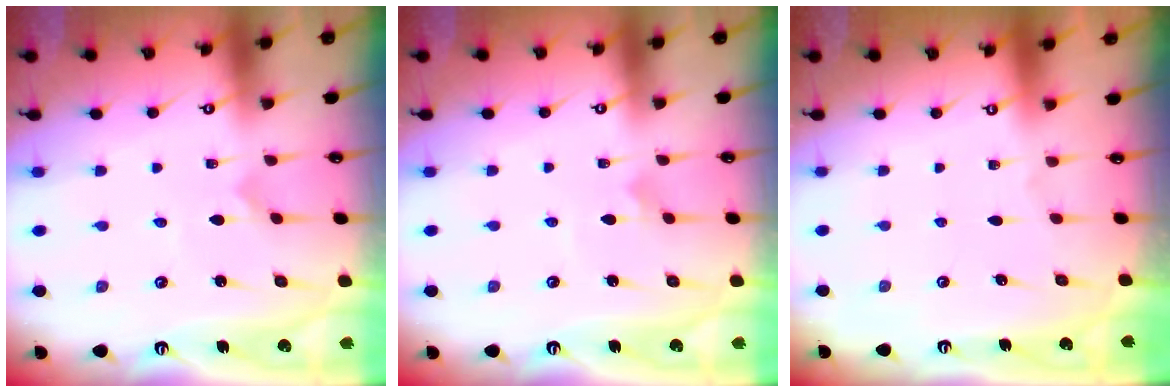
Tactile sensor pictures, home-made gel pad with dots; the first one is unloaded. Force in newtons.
{"total": 2.3, "press": 2.3, "slide": 0.1}
{"total": 0.0}